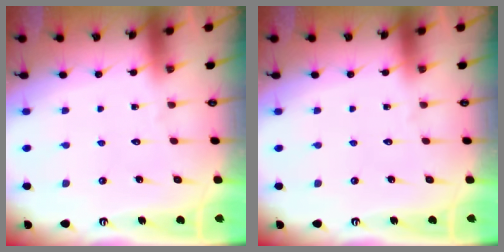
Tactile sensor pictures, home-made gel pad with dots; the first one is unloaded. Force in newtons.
{"total": 0.0}